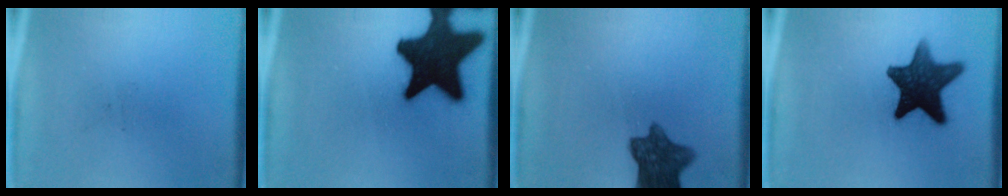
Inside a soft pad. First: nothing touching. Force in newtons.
{"total": 19.8}
{"total": 9.2}
{"total": 13.2}